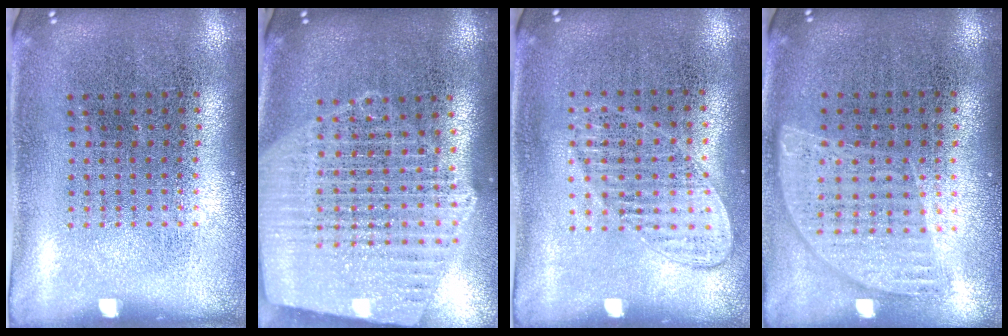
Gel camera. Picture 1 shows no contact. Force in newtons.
{"total": 2.3, "press": 2.0, "slide": 1.1}
{"total": 1.2, "press": 1.1, "slide": 0.4}
{"total": 0.9, "press": 0.8, "slide": 0.2}